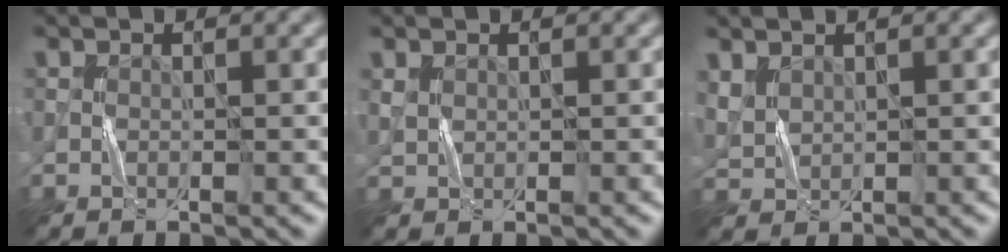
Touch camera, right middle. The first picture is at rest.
{"total": 0.6, "force": [0.4, 0.4, 0.2], "torque": [-0.007, -0.002, 0.012]}
{"total": 1.8, "force": [1.2, 1.0, 0.9], "torque": [-0.026, 0.003, 0.033]}